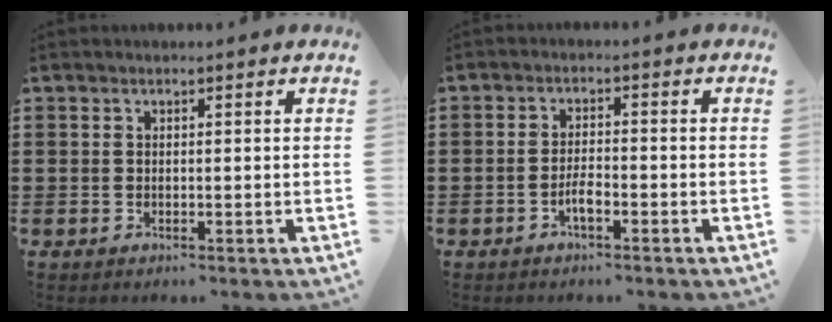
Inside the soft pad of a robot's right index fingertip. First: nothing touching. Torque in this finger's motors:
{"motor_torque": [1.09, 1.04, 0.07, 0.05]}